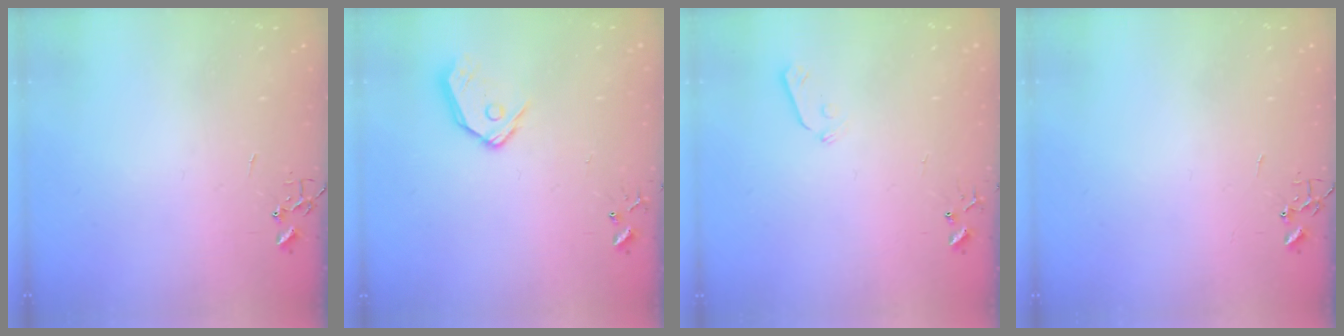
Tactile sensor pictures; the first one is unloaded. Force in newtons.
{"total": 10.3, "press": 10.2, "slide": 1.4}
{"total": 5.8, "press": 5.8, "slide": 0.5}
{"total": 0.0}